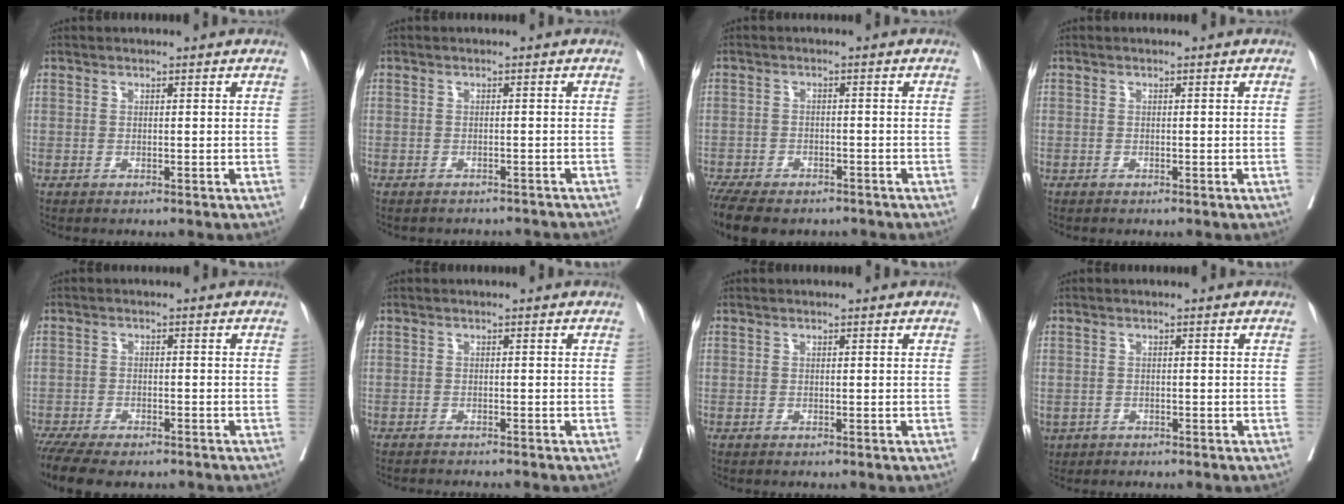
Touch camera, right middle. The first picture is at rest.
{"total": 7.8, "force": [-7.3, 1.9, 1.9], "torque": [-0.020, 0.001, -0.078]}
{"total": 13.4, "force": [-10.5, 5.4, 6.3], "torque": [-0.152, -0.013, -0.151]}
{"total": 0.0}
{"total": 11.0, "force": [-8.7, 3.4, 5.7], "torque": [-0.105, -0.004, -0.133]}
{"total": 6.3, "force": [-5.8, 0.1, 2.4], "torque": [-0.018, -0.012, -0.079]}
{"total": 0.0}
{"total": 3.7, "force": [-2.0, 2.7, 1.5], "torque": [-0.039, -0.003, -0.029]}